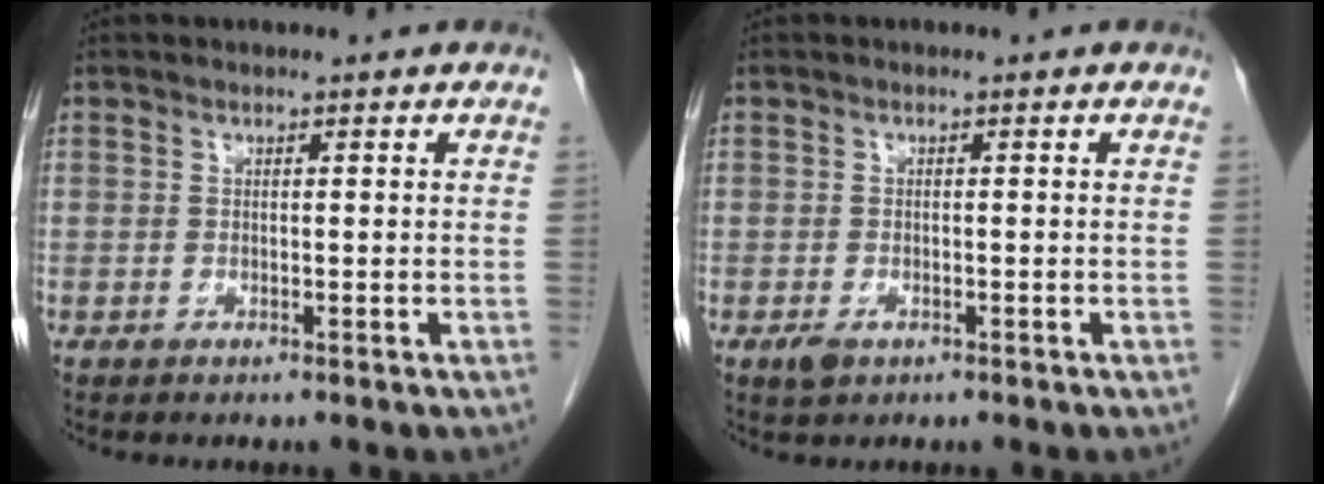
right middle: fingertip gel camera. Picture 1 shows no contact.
{"total": 1.6, "force": [-0.8, 0.8, 1.2], "torque": [-0.026, -0.002, -0.007]}